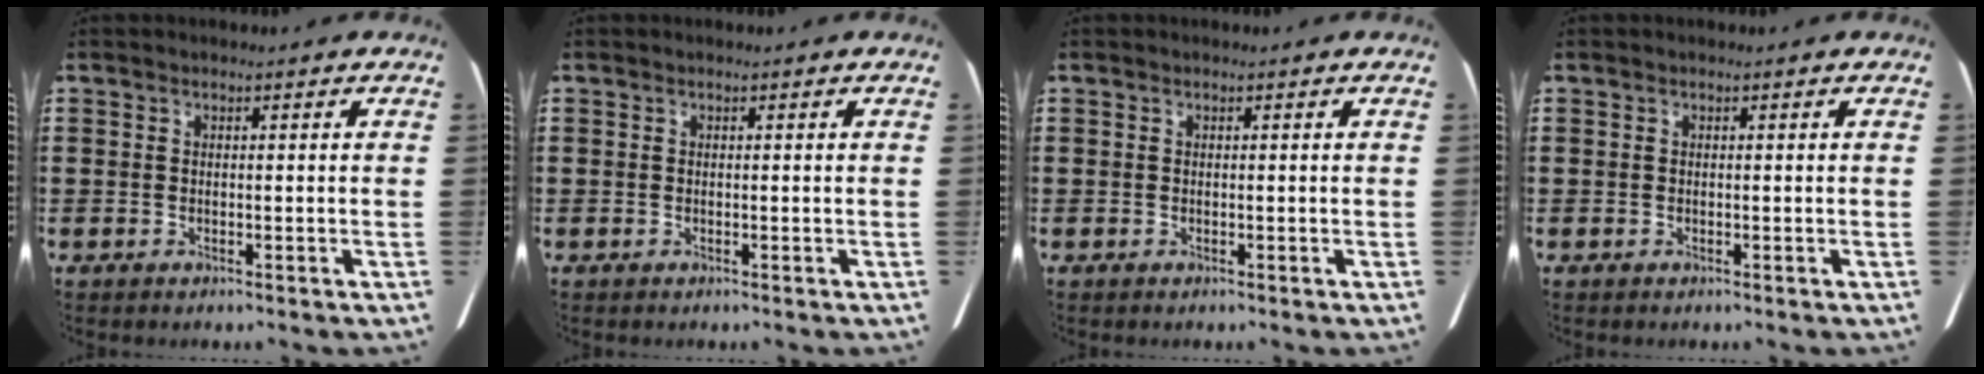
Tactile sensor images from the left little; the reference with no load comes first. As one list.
[{"total": 0.0}, {"total": 0.0}, {"total": 0.0}]